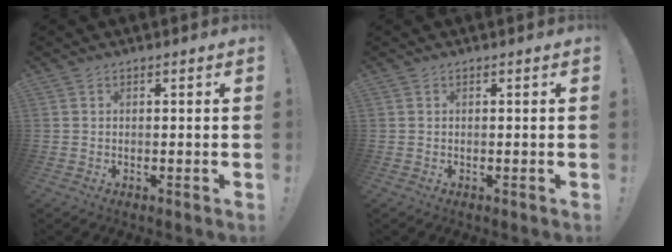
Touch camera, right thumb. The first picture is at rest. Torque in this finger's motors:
{"motor_torque": [0.00, 0.00, 0.00, 0.00, 0.00]}